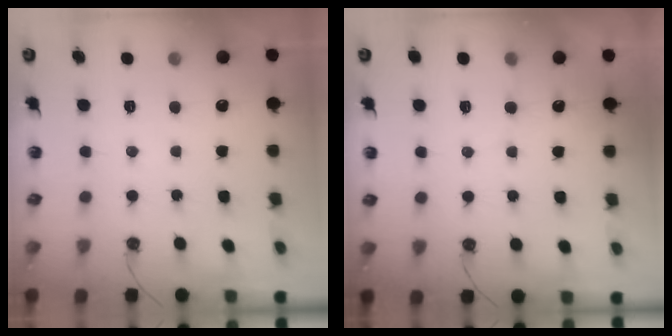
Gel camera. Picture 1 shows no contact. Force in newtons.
{"total": 2.5, "press": 2.5, "slide": 0.1}